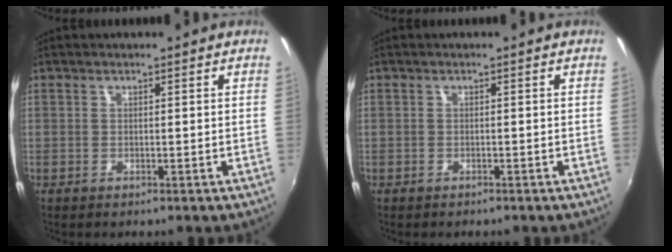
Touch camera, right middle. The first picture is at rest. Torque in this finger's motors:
{"motor_torque": [-0.35, 0.05, -0.04, -0.01]}